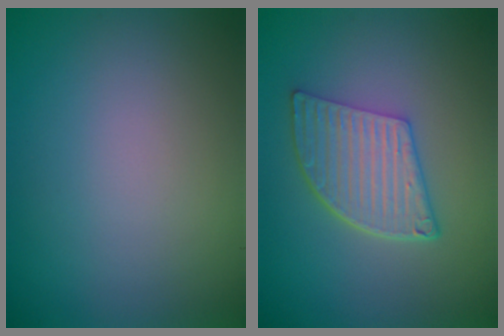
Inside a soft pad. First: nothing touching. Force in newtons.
{"total": 5.6, "press": 4.2, "slide": 3.7}